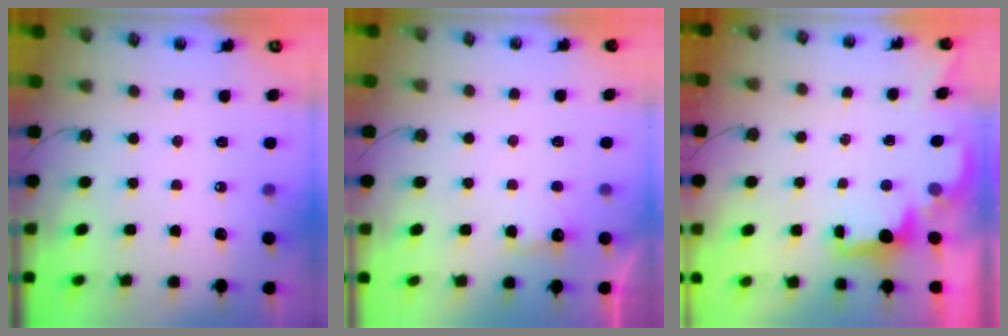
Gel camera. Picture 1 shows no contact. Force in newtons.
{"total": 5.1, "press": 5.0, "slide": 1.0}
{"total": 2.1, "press": 1.9, "slide": 0.8}